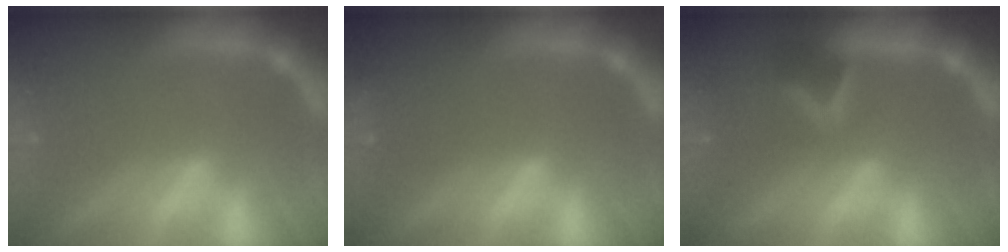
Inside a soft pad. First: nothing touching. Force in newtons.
{"total": 0.9}
{"total": 3.4}